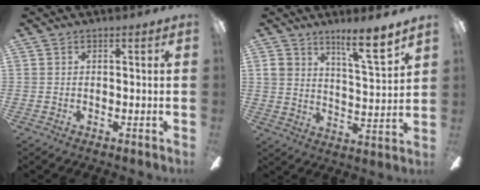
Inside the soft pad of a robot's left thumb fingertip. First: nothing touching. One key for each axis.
{"total": 10.6, "fx": 7.8, "fy": 2.8, "fz": 6.6, "tx": -0.096, "ty": -0.045, "tz": 0.133}